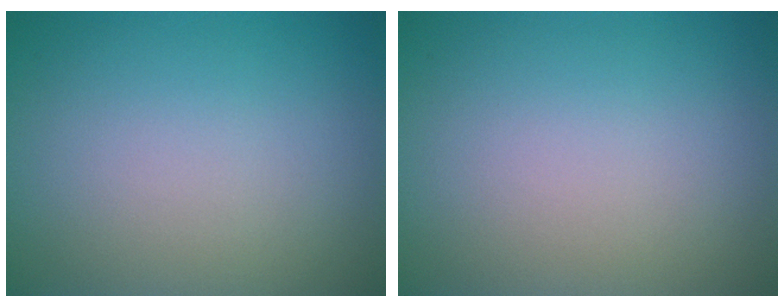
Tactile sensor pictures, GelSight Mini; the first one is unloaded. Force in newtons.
{"total": 0.0}